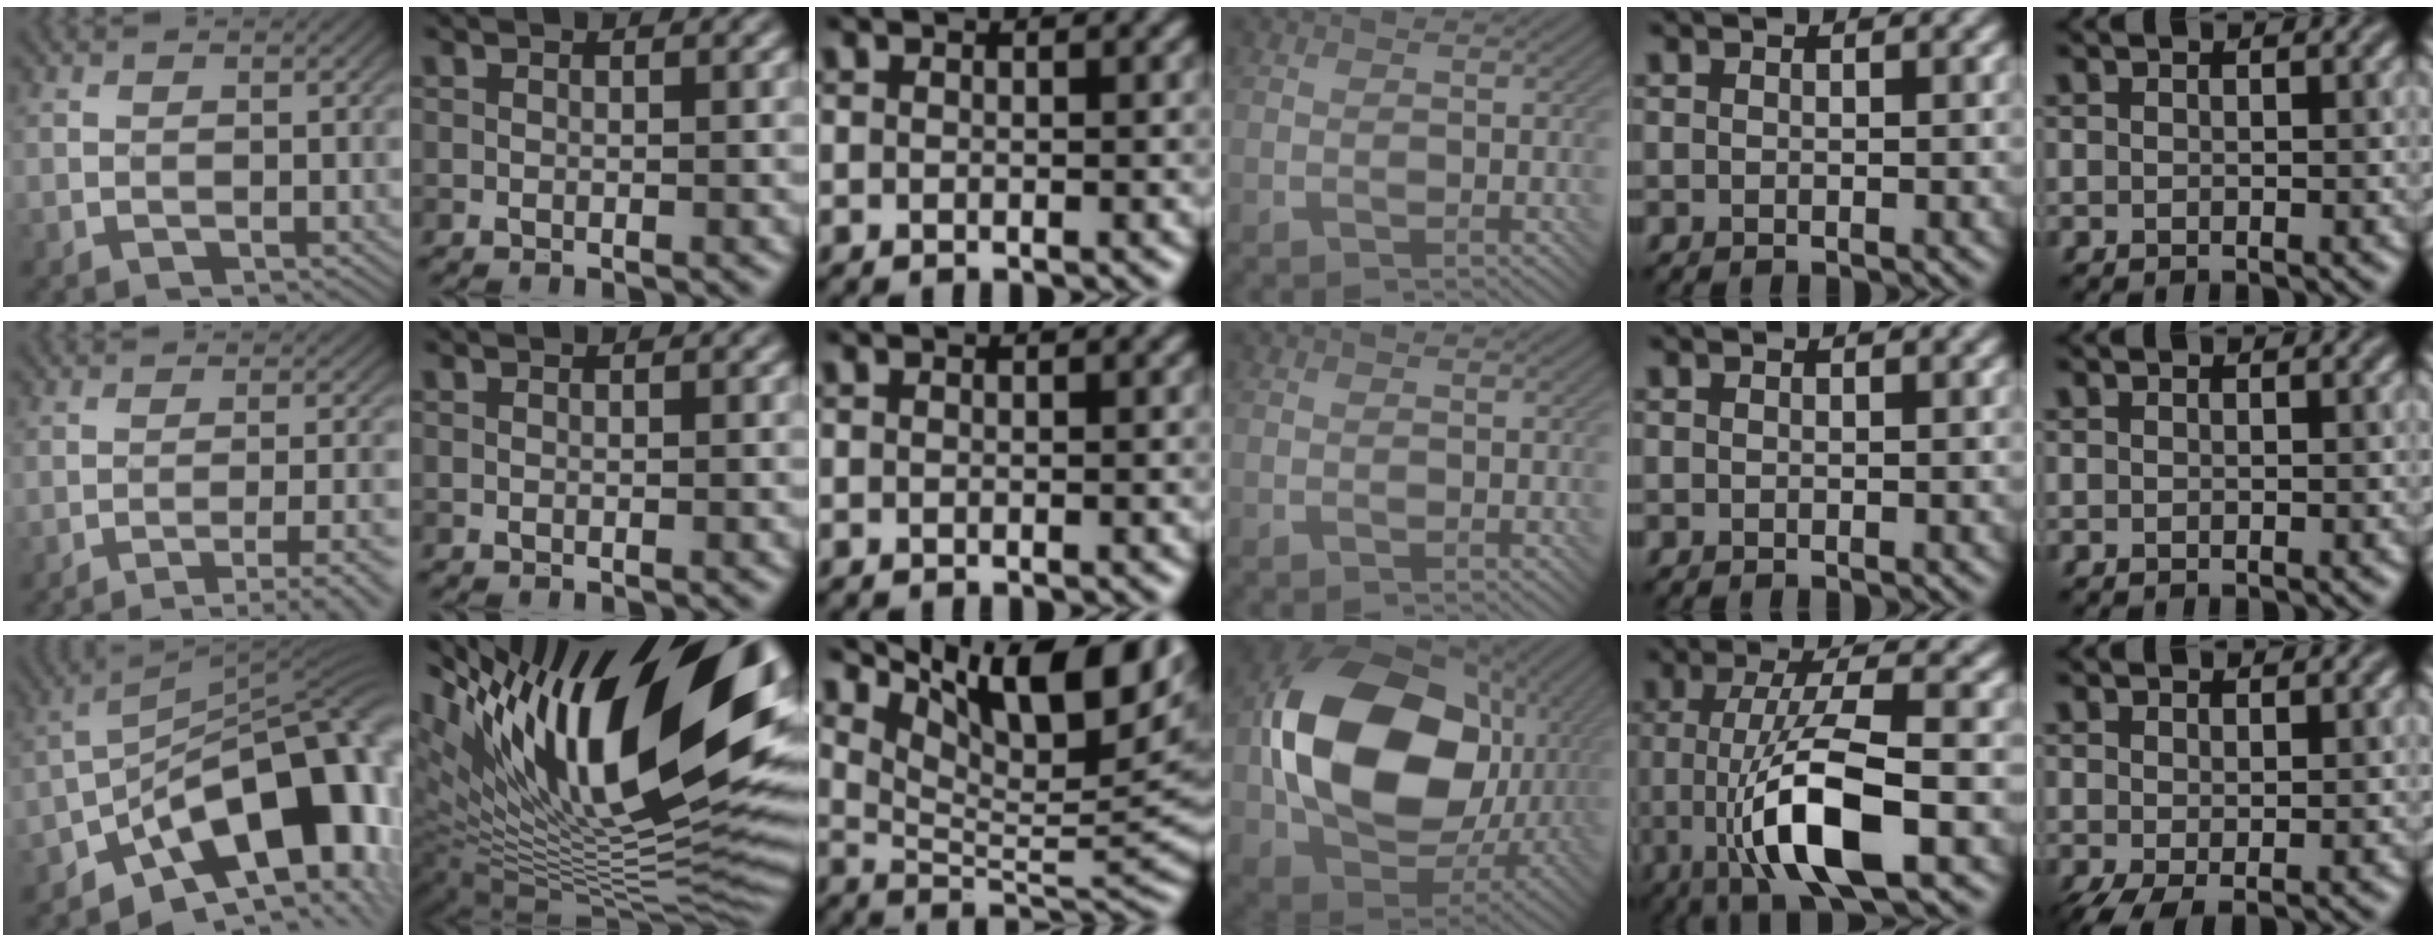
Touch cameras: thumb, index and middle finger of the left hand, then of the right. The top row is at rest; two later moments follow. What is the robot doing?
{"motion": "screw", "object": "bottle cap"}